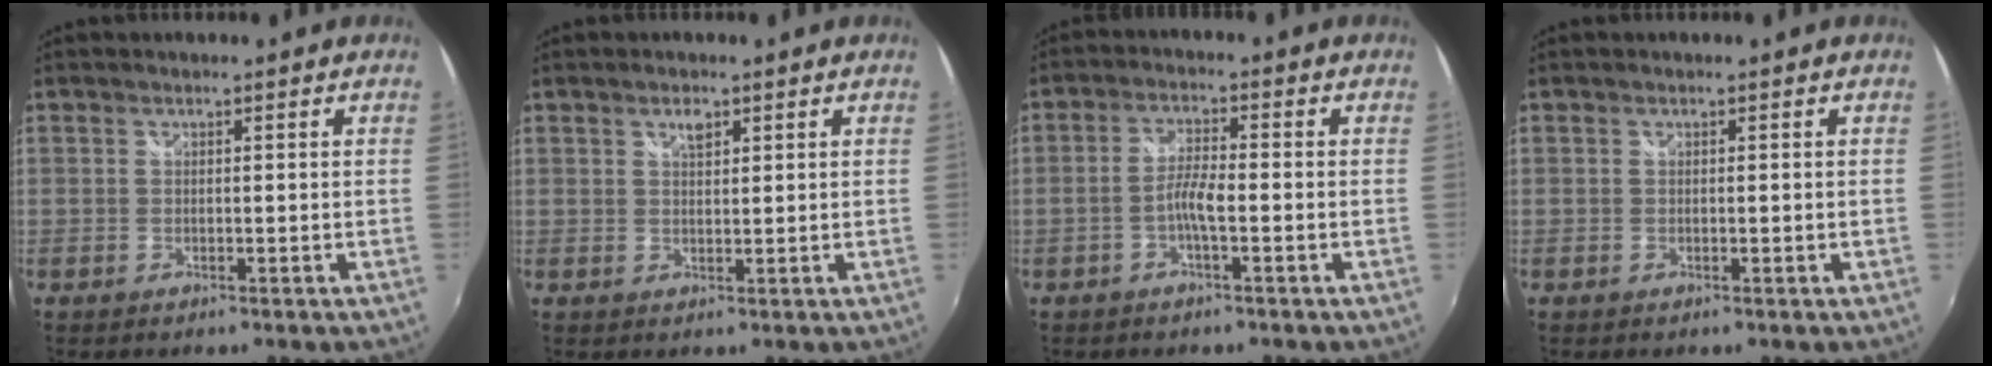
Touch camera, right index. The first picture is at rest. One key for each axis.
{"total": 2.3, "fx": 1.3, "fy": 1.1, "fz": 1.5, "tx": -0.022, "ty": 0.003, "tz": 0.022}
{"total": 3.7, "fx": -1.5, "fy": 0.4, "fz": 3.3, "tx": -0.072, "ty": 0.007, "tz": -0.030}
{"total": 0.5, "fx": -0.2, "fy": 0.2, "fz": 0.5, "tx": -0.005, "ty": 0.000, "tz": -0.003}